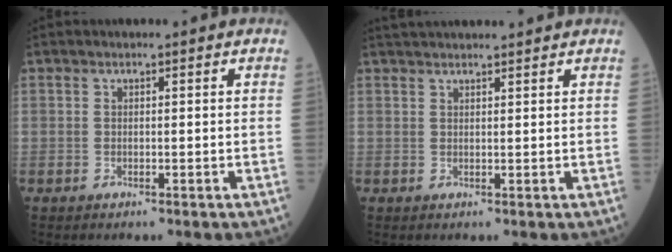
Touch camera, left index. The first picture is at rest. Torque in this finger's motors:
{"motor_torque": [-0.14, -0.47, 0.06, 0.02]}